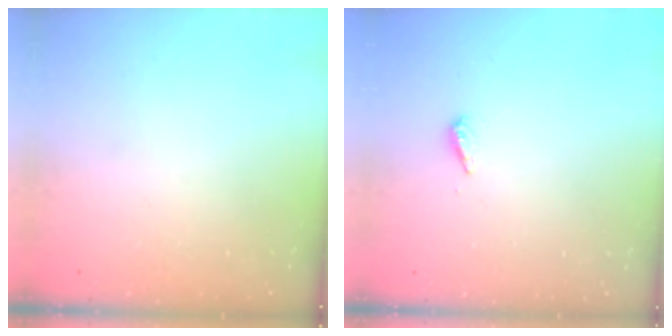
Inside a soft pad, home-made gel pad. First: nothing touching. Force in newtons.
{"total": 3.5, "press": 3.5, "slide": 0.3}